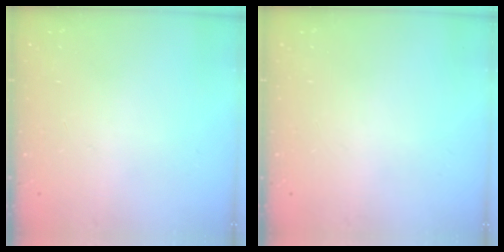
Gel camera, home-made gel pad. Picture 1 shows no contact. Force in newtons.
{"total": 0.0}